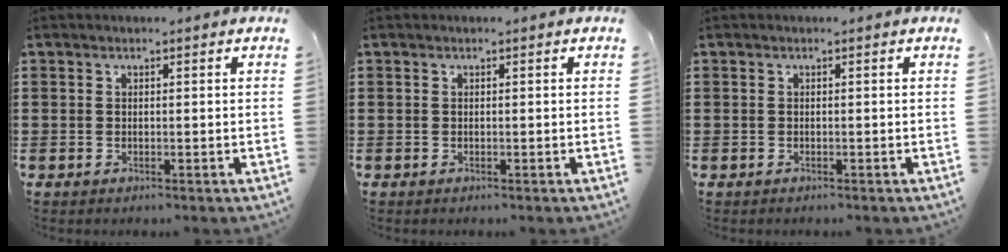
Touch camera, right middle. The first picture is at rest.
{"total": 0.0}
{"total": 0.0}